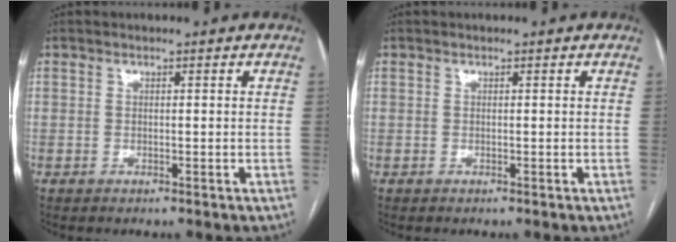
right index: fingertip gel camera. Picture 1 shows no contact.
{"total": 0.0}